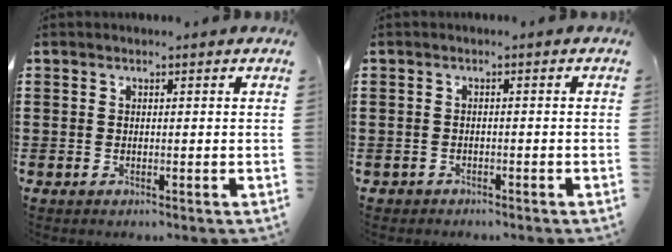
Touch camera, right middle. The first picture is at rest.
{"total": 0.8, "force": [-0.7, 0.3, -0.1], "torque": [0.000, 0.003, -0.018]}